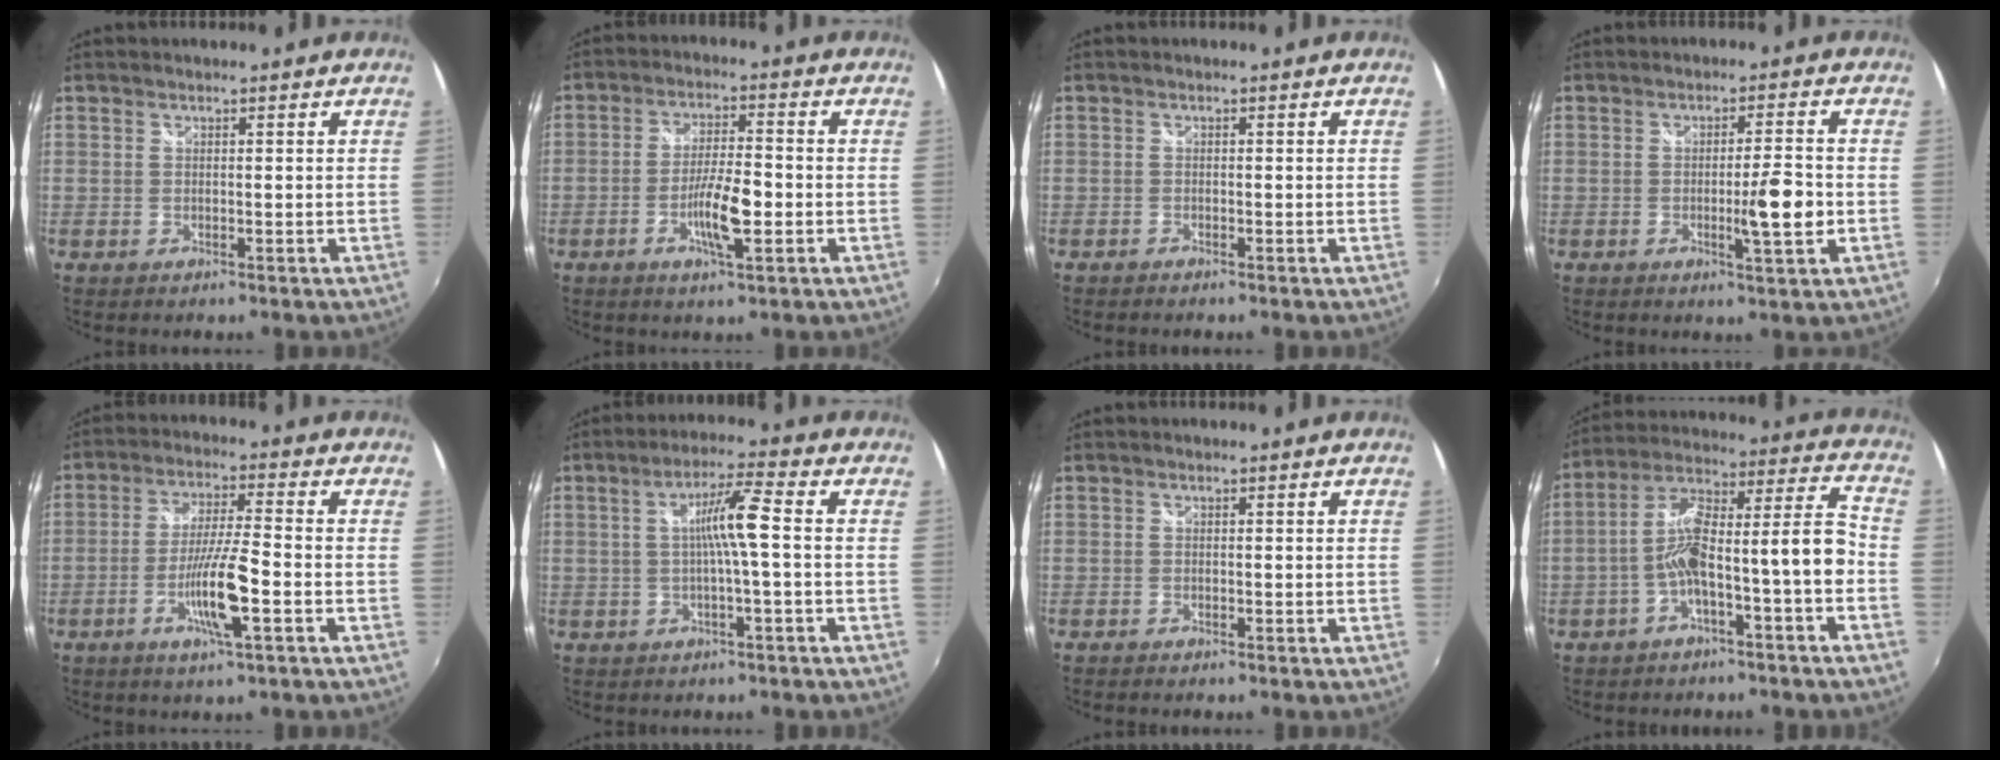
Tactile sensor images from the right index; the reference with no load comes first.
{"total": 7.4, "force": [-2.3, 1.5, 6.9], "torque": [-0.136, 0.002, -0.038]}
{"total": 0.9, "force": [-0.9, 0.2, 0.2], "torque": [-0.008, -0.004, -0.019]}
{"total": 6.3, "force": [-1.3, 0.1, 6.1], "torque": [-0.099, -0.005, -0.016]}
{"total": 9.2, "force": [-3.3, 0.2, 8.5], "torque": [-0.165, -0.003, -0.061]}
{"total": 6.4, "force": [-0.5, -0.5, 6.4], "torque": [-0.121, 0.011, -0.005]}
{"total": 1.0, "force": [-0.9, 0.1, 0.4], "torque": [-0.008, -0.004, -0.018]}
{"total": 12.6, "force": [-4.4, 1.3, 11.8], "torque": [-0.196, 0.031, -0.067]}